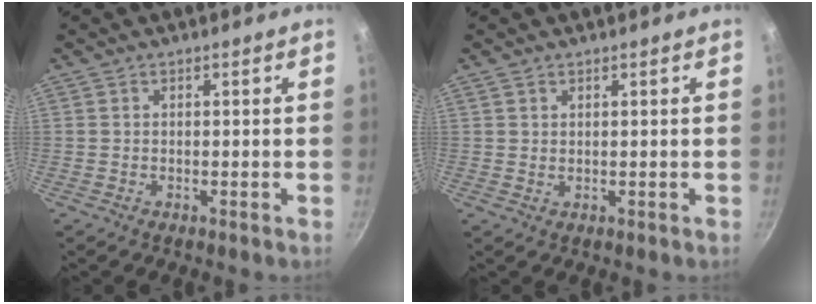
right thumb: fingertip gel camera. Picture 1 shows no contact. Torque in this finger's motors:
{"motor_torque": [-0.26, -0.38, -0.32, -0.17, 0.07]}